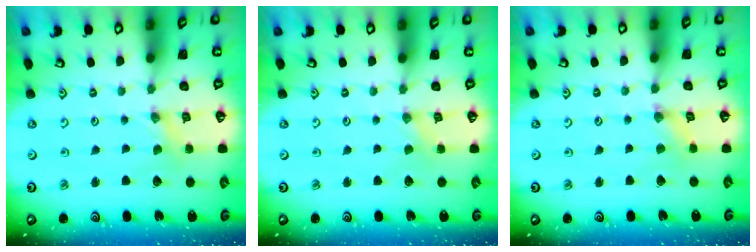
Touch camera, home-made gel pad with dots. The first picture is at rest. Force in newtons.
{"total": 0.0}
{"total": 0.8, "press": 0.7, "slide": 0.3}